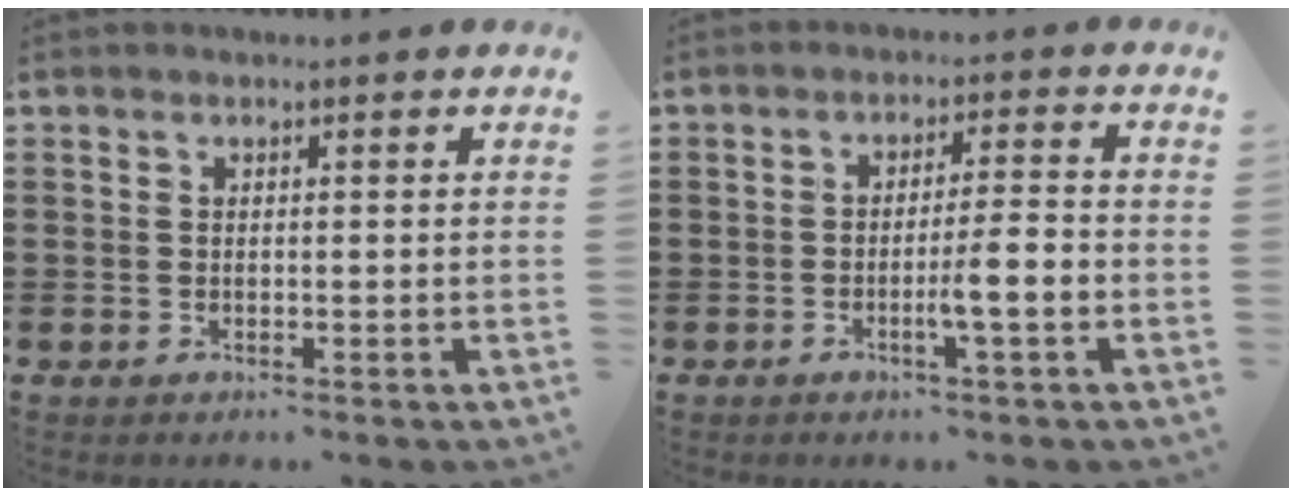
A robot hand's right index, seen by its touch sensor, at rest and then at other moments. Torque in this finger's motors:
{"motor_torque": [1.68, -0.07, 0.38, 0.12]}